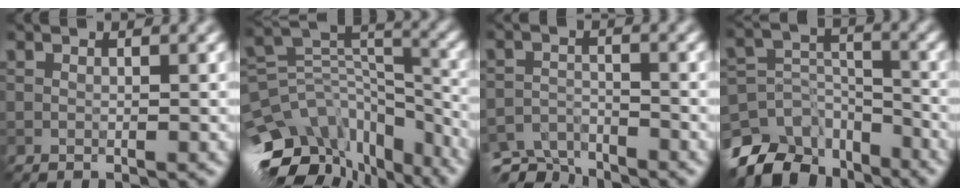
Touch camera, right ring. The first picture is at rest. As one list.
[{"total": 12.5, "force": [-8.1, 7.4, 6.0], "torque": [-0.123, 0.025, -0.105]}, {"total": 5.7, "force": [-5.5, 1.2, 0.6], "torque": [-0.016, -0.012, -0.086]}, {"total": 8.6, "force": [-6.8, 4.4, 2.9], "torque": [-0.056, -0.009, -0.114]}]